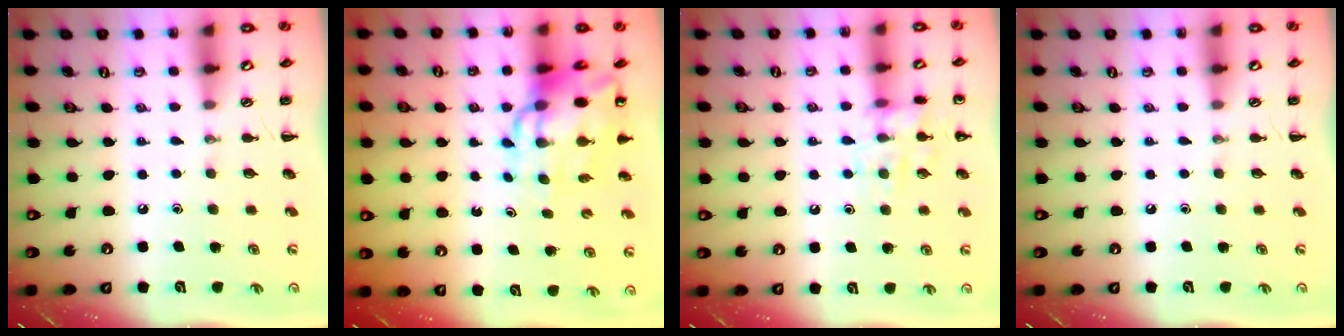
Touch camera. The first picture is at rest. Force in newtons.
{"total": 12.5, "press": 12.0, "slide": 3.5}
{"total": 12.0, "press": 12.0, "slide": 0.7}
{"total": 0.0}